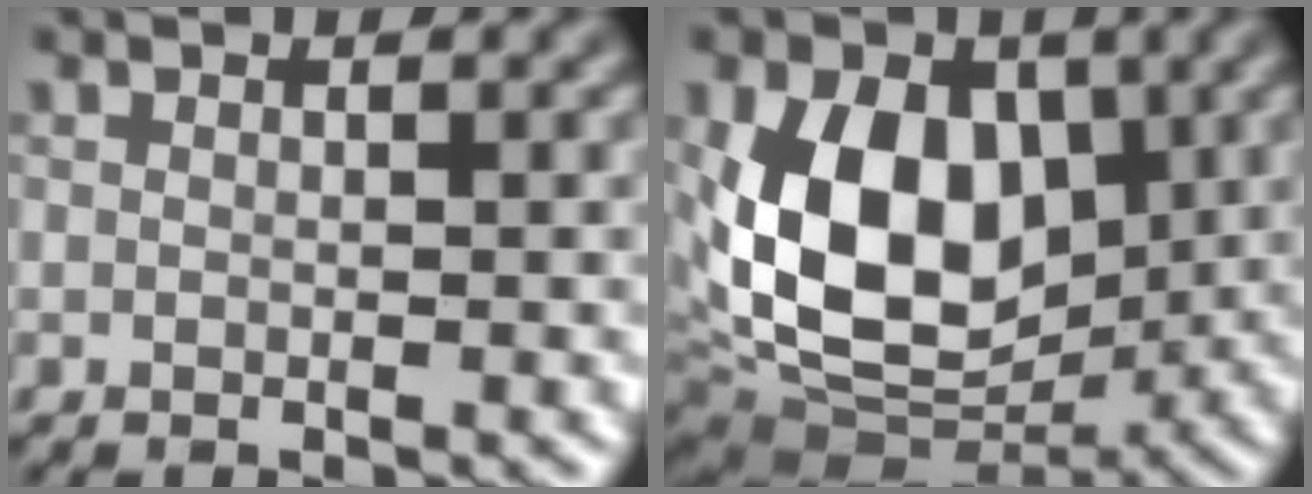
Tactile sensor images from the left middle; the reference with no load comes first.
{"total": 11.8, "force": [1.1, 8.0, 8.7], "torque": [-0.155, -0.008, 0.011]}